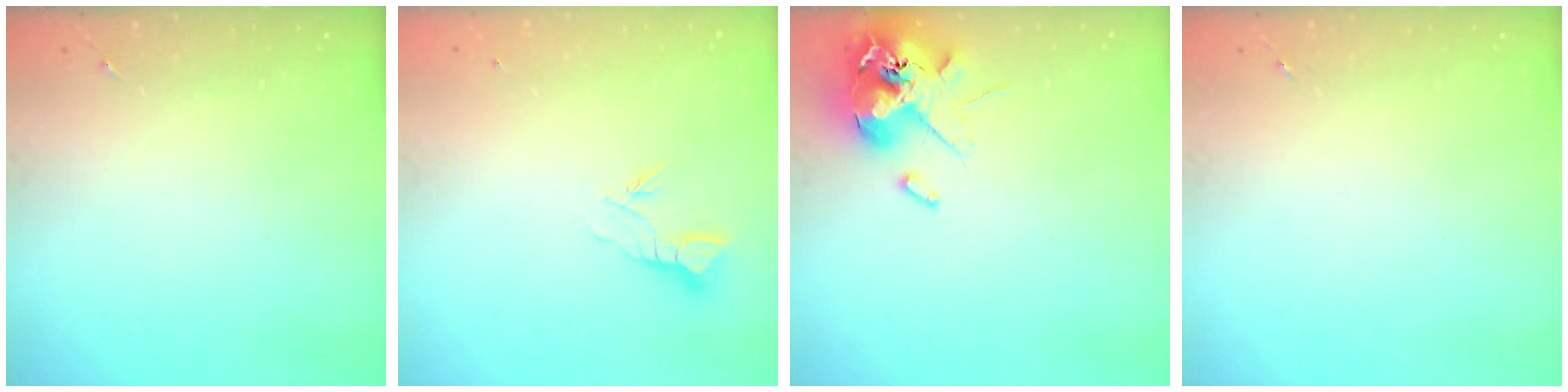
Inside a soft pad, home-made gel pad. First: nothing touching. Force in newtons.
{"total": 3.7, "press": 3.7, "slide": 0.2}
{"total": 14.1, "press": 13.9, "slide": 2.5}
{"total": 0.0}